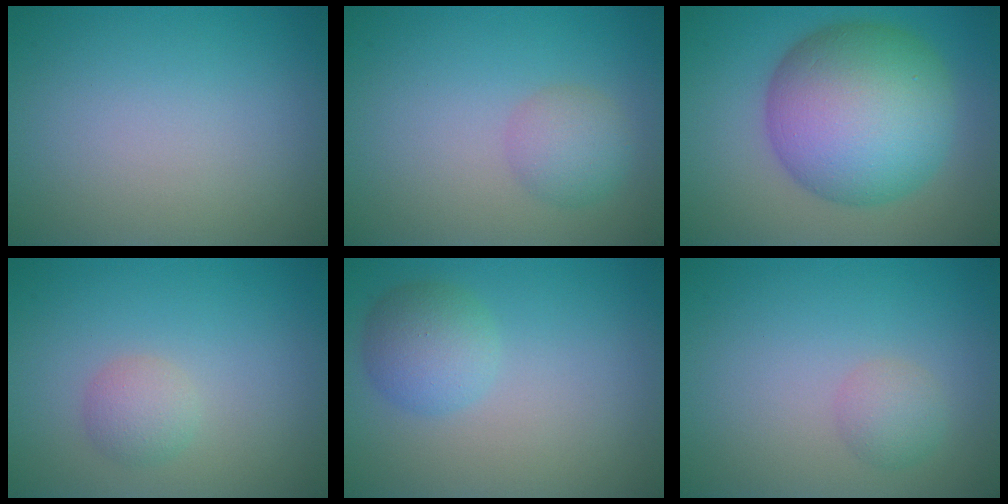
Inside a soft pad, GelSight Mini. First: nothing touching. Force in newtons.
{"total": 2.5, "press": 2.5, "slide": 0.1}
{"total": 12.9, "press": 12.9, "slide": 0.1}
{"total": 1.9, "press": 1.9, "slide": 0.1}
{"total": 3.2, "press": 3.2, "slide": 0.2}
{"total": 1.7, "press": 1.7, "slide": 0.1}